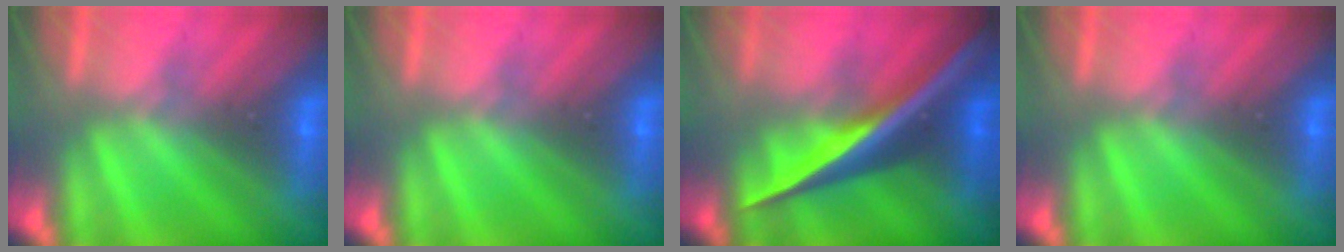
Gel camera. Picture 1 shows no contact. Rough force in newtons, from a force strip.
{"total": 0.0}
{"total": 2.5}
{"total": 0.0}